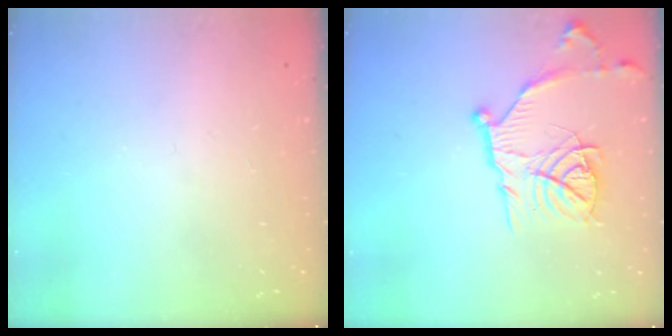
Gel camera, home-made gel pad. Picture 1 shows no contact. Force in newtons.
{"total": 15.2, "press": 15.2, "slide": 1.1}